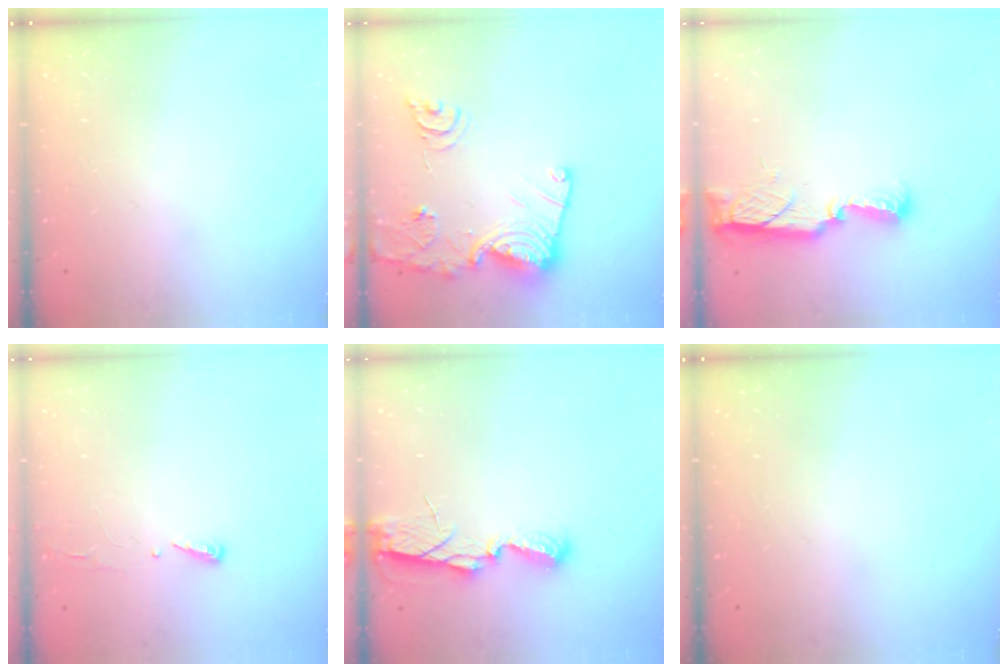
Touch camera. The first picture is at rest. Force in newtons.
{"total": 18.1, "press": 18.0, "slide": 2.0}
{"total": 11.7, "press": 10.4, "slide": 5.3}
{"total": 2.9, "press": 2.9, "slide": 0.4}
{"total": 6.3, "press": 6.2, "slide": 0.4}
{"total": 0.0}